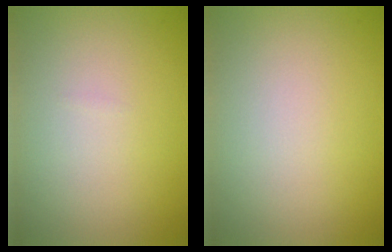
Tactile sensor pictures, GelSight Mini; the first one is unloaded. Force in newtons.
{"total": 0.0}